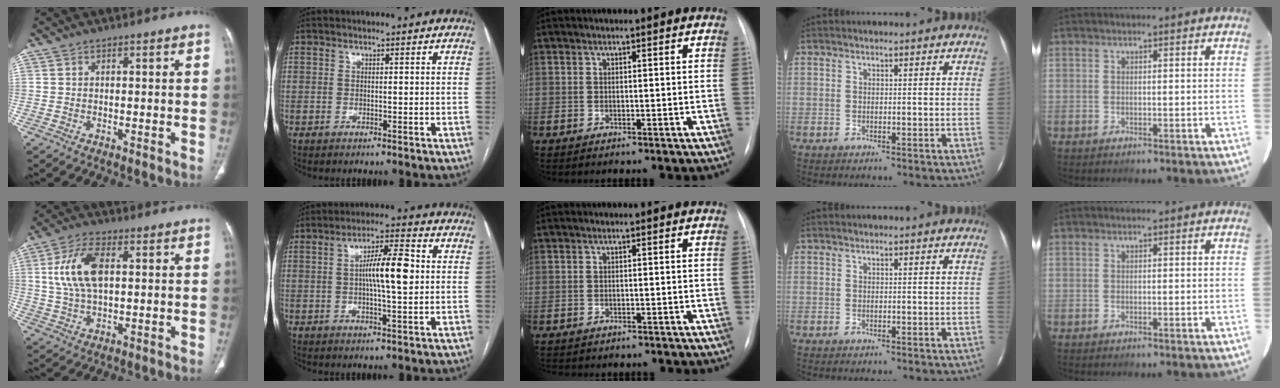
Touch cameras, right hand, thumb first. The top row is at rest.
{"thumb": {"total": 11.1, "force": [2.1, 5.7, 9.3], "torque": [-0.189, 0.007, 0.041]}, "index": {"total": 8.5, "force": [0.7, 1.4, 8.3], "torque": [-0.145, 0.014, 0.008]}, "middle": {"total": 4.8, "force": [-4.2, 1.9, 1.6], "torque": [-0.019, 0.000, -0.044]}}